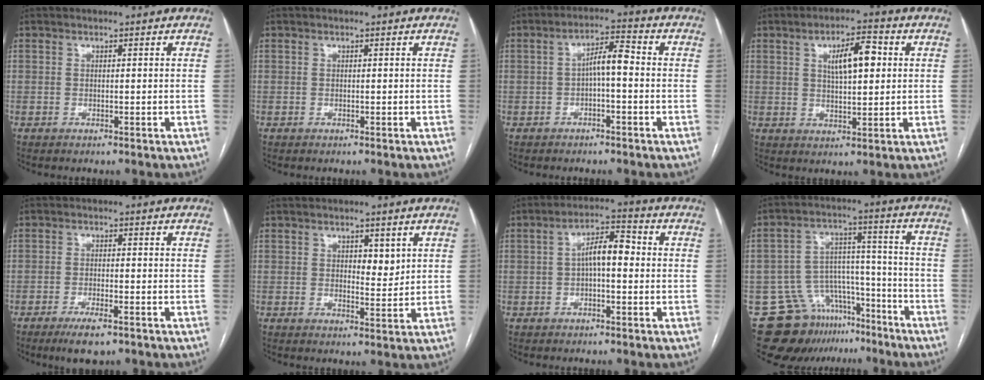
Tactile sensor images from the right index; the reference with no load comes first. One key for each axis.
{"total": 0.0}
{"total": 4.6, "fx": -0.4, "fy": 1.1, "fz": 4.5, "tx": -0.074, "ty": 0.020, "tz": -0.007}
{"total": 7.2, "fx": 2.0, "fy": 2.1, "fz": 6.6, "tx": -0.109, "ty": 0.012, "tz": 0.036}
{"total": 5.0, "fx": -3.3, "fy": 1.1, "fz": 3.5, "tx": -0.068, "ty": -0.010, "tz": -0.053}
{"total": 3.2, "fx": 1.4, "fy": 1.5, "fz": 2.5, "tx": -0.033, "ty": -0.009, "tz": 0.021}
{"total": 5.9, "fx": 0.0, "fy": 2.0, "fz": 5.5, "tx": -0.097, "ty": 0.026, "tz": -0.003}
{"total": 13.6, "fx": -10.4, "fy": 8.4, "fz": 2.8, "tx": -0.039, "ty": 0.070, "tz": -0.155}